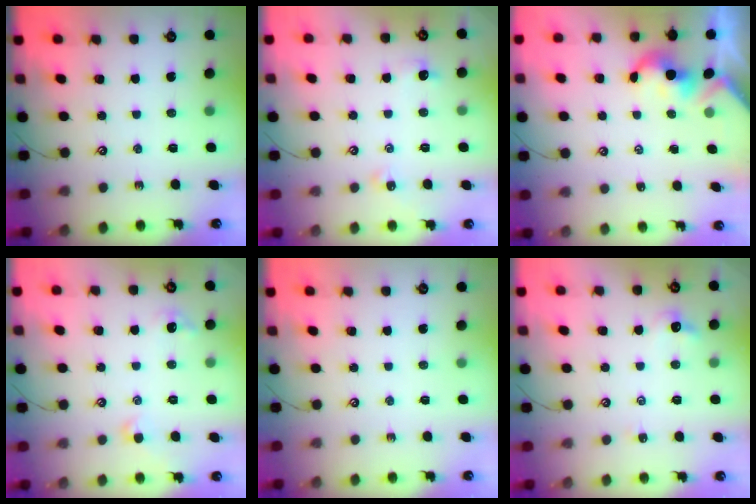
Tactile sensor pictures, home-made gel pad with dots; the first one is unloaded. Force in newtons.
{"total": 2.5, "press": 2.4, "slide": 0.6}
{"total": 2.1, "press": 2.1, "slide": 0.2}
{"total": 2.6, "press": 2.5, "slide": 0.6}
{"total": 0.0}
{"total": 1.5, "press": 1.4, "slide": 0.5}